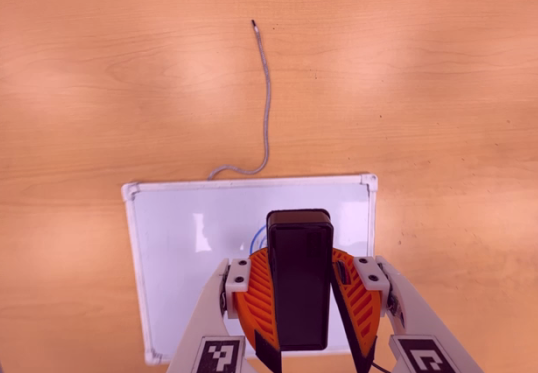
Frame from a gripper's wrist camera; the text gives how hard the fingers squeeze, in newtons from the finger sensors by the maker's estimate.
{"total": 8.8, "left": 8.6, "right": 8.9}